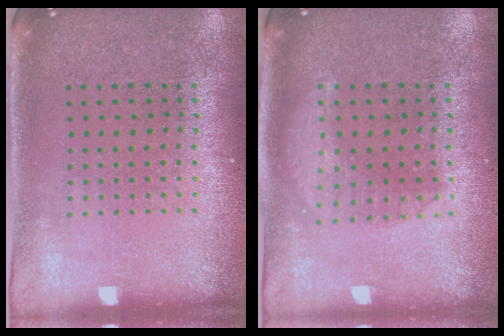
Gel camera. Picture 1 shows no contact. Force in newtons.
{"total": 1.3, "press": 1.3, "slide": 0.3}